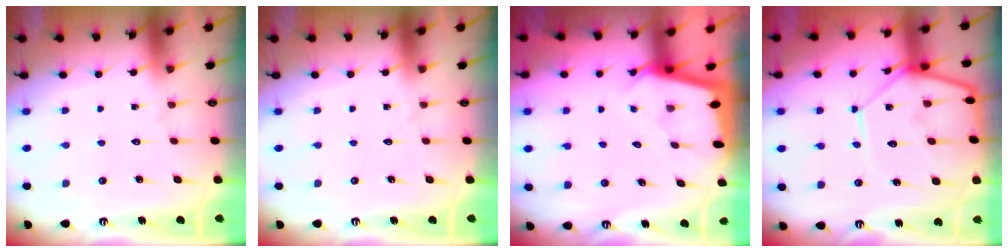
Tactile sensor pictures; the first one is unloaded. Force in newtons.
{"total": 0.0}
{"total": 2.1, "press": 2.1, "slide": 0.1}
{"total": 13.1, "press": 13.1, "slide": 1.0}